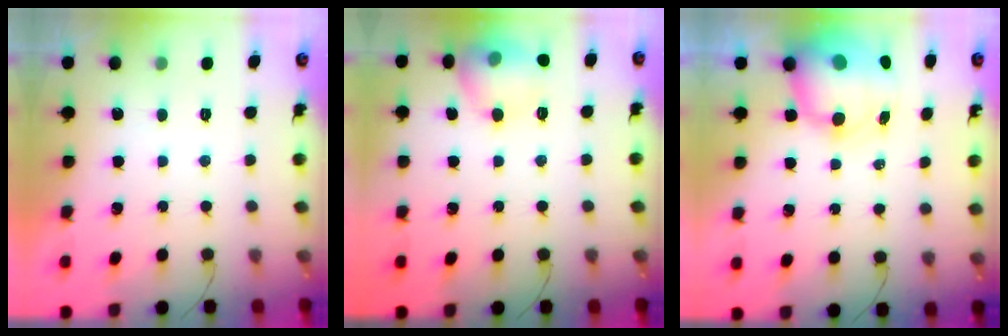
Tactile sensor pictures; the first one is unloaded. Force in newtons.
{"total": 11.7, "press": 11.4, "slide": 2.9}
{"total": 13.2, "press": 12.8, "slide": 3.4}